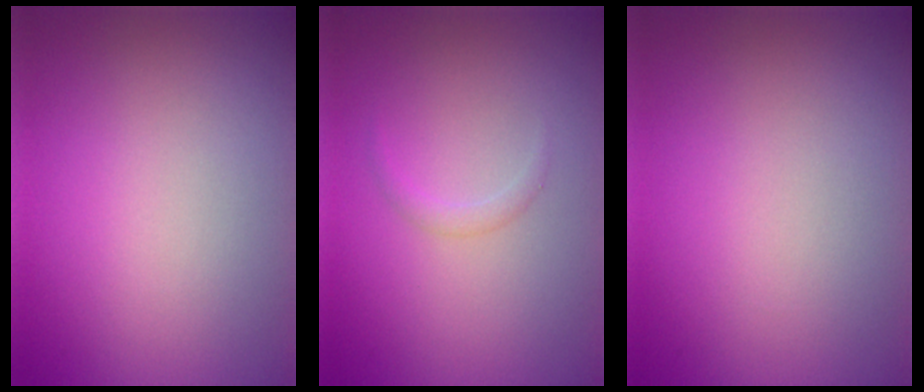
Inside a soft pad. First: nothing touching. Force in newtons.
{"total": 0.8, "press": 0.8, "slide": 0.1}
{"total": 0.0}